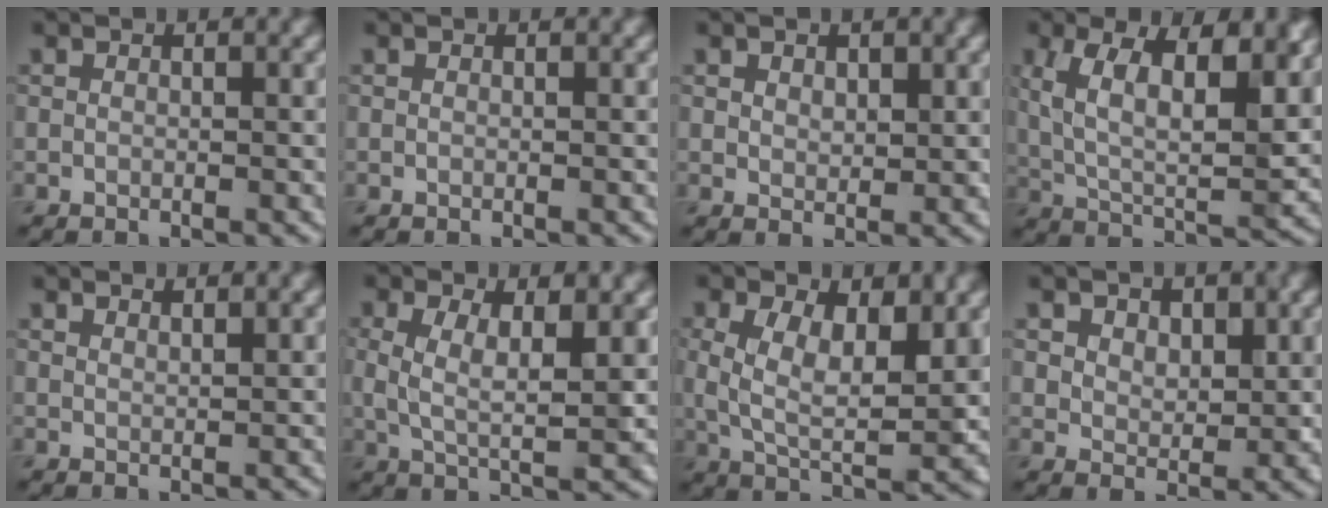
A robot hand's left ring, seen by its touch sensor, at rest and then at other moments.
{"total": 0.0}
{"total": 1.4, "force": [0.8, 0.8, 0.7], "torque": [-0.010, -0.002, 0.017]}
{"total": 11.5, "force": [4.0, 5.3, 9.3], "torque": [-0.167, -0.003, 0.067]}
{"total": 1.3, "force": [1.2, 0.2, 0.4], "torque": [-0.003, -0.003, 0.014]}
{"total": 5.3, "force": [1.1, 2.2, 4.7], "torque": [-0.096, -0.002, 0.020]}
{"total": 7.3, "force": [1.8, 3.7, 6.0], "torque": [-0.119, -0.005, 0.033]}
{"total": 3.1, "force": [1.7, 2.1, 1.6], "torque": [-0.029, -0.008, 0.028]}